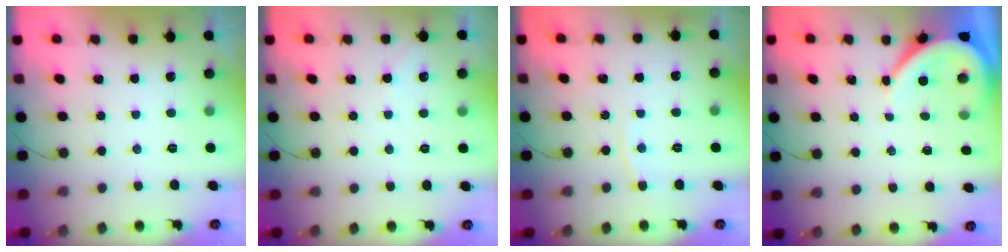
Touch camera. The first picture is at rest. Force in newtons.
{"total": 2.3, "press": 2.3, "slide": 0.4}
{"total": 3.3, "press": 3.3, "slide": 0.4}
{"total": 6.7, "press": 6.7, "slide": 0.7}